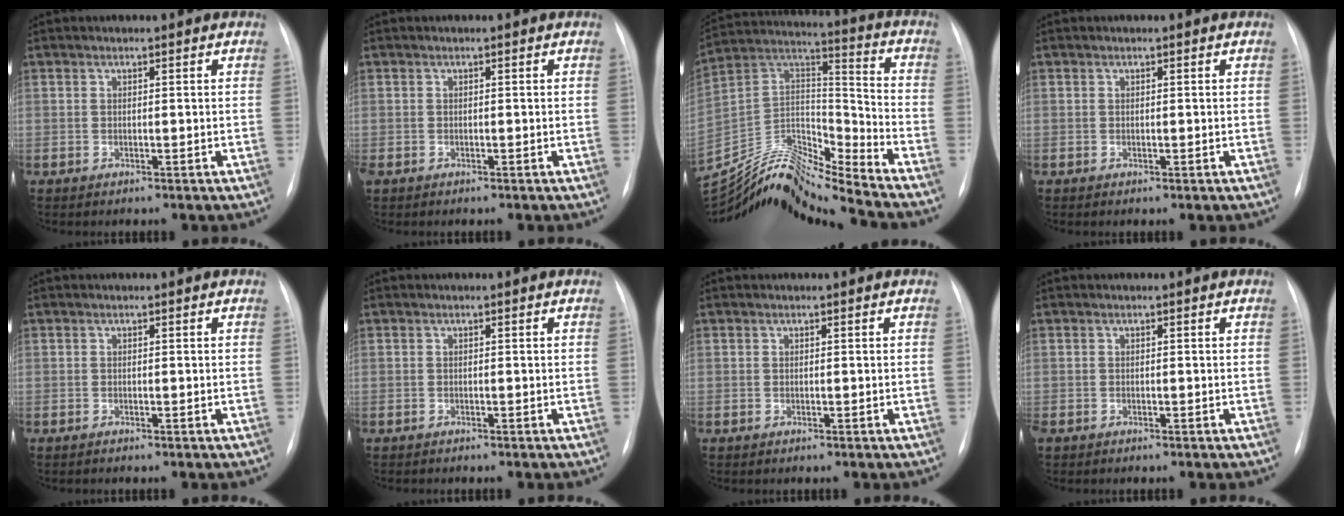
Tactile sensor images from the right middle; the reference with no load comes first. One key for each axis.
{"total": 1.1, "fx": -0.6, "fy": 0.7, "fz": 0.5, "tx": -0.010, "ty": 0.003, "tz": -0.004}
{"total": 17.4, "fx": -16.8, "fy": 0.1, "fz": 4.7, "tx": -0.081, "ty": 0.062, "tz": -0.300}
{"total": 0.0}
{"total": 0.0}
{"total": 0.0}
{"total": 0.0}
{"total": 0.8, "fx": -0.6, "fy": 0.5, "fz": 0.4, "tx": -0.007, "ty": 0.001, "tz": -0.008}